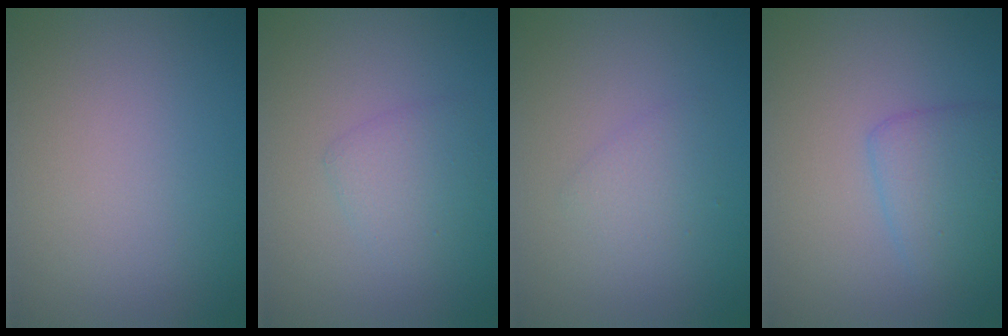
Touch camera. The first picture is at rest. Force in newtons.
{"total": 1.9, "press": 1.9, "slide": 0.1}
{"total": 1.3, "press": 1.3, "slide": 0.1}
{"total": 2.9, "press": 2.9, "slide": 0.0}